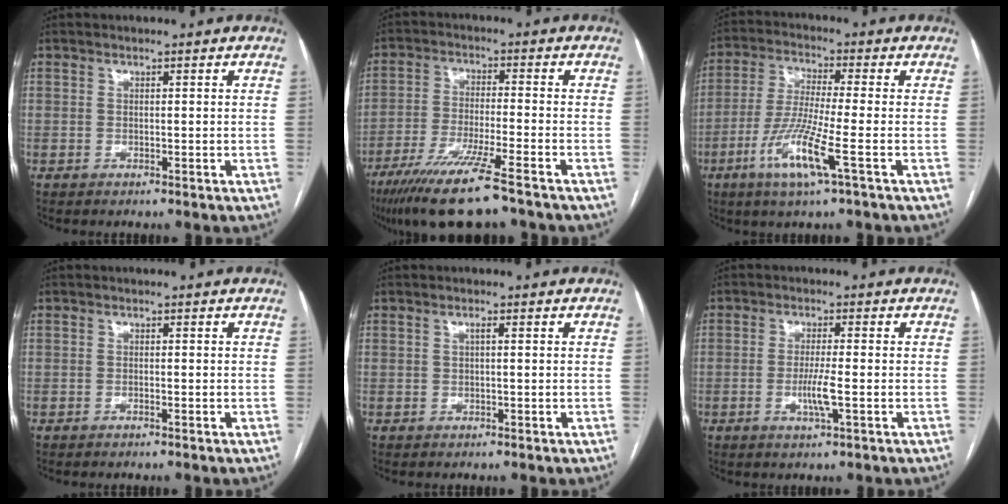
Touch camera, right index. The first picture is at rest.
{"total": 12.9, "force": [-9.1, 0.4, 9.1], "torque": [-0.166, -0.039, -0.154]}
{"total": 9.8, "force": [-4.1, -0.5, 8.9], "torque": [-0.184, -0.020, -0.084]}
{"total": 0.5, "force": [-0.4, -0.1, 0.3], "torque": [-0.008, 0.001, -0.008]}
{"total": 0.8, "force": [0.2, 0.1, 0.8], "torque": [-0.014, 0.003, 0.002]}
{"total": 3.9, "force": [-1.1, -0.1, 3.7], "torque": [-0.072, -0.006, -0.021]}